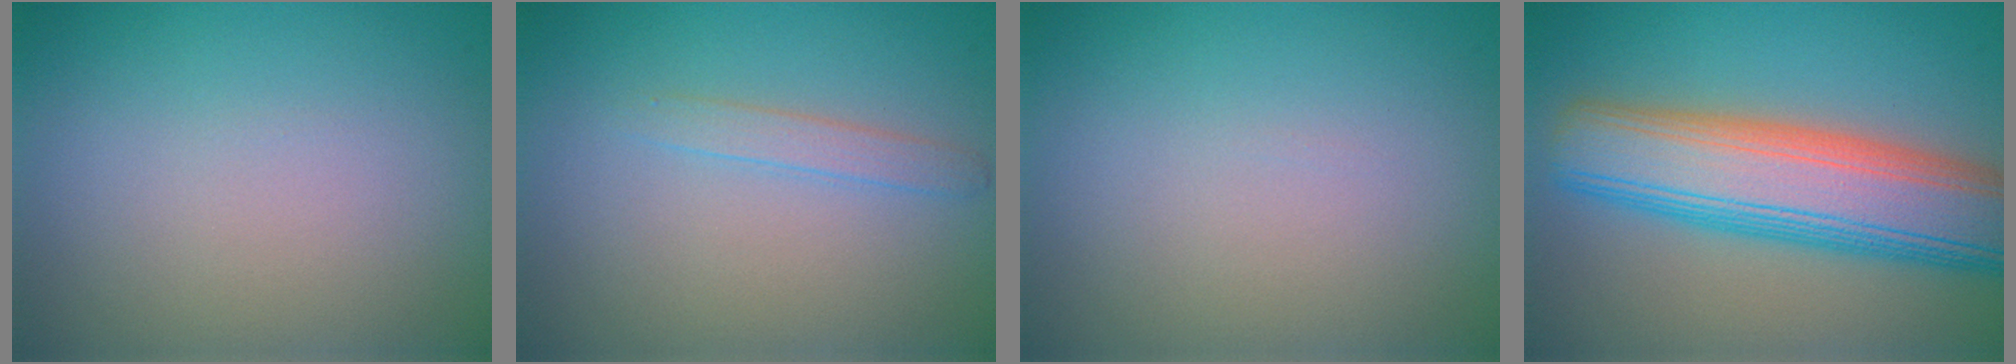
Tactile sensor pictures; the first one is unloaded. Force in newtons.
{"total": 1.3, "press": 1.3, "slide": 0.1}
{"total": 0.0}
{"total": 10.4, "press": 10.4, "slide": 0.4}